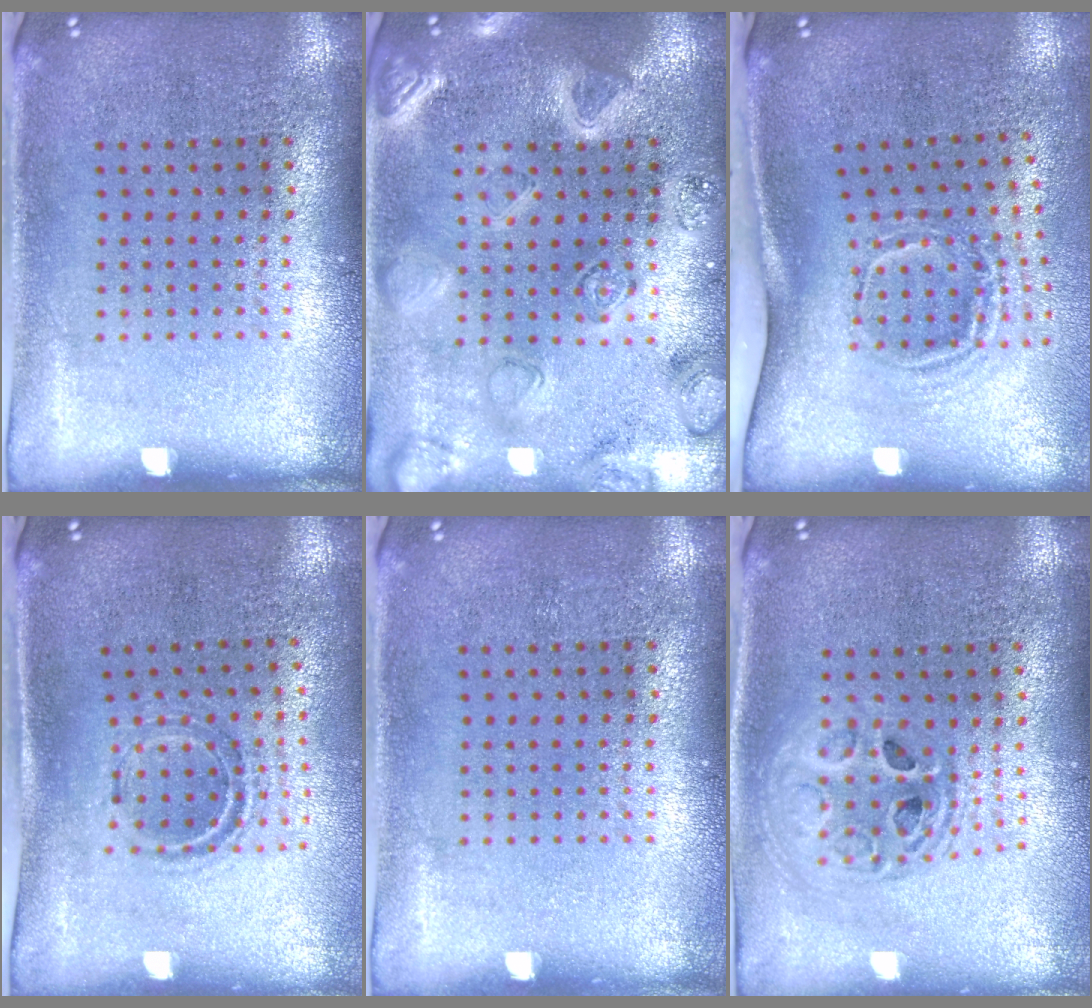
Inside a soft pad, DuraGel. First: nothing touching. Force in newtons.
{"total": 3.1, "press": 3.0, "slide": 0.8}
{"total": 1.9, "press": 1.2, "slide": 1.5}
{"total": 1.0, "press": 0.9, "slide": 0.3}
{"total": 0.0}
{"total": 1.8, "press": 1.5, "slide": 1.0}